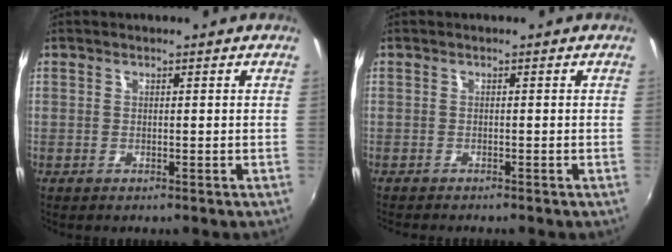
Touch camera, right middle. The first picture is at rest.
{"total": 2.0, "force": [-1.9, 0.2, 0.5], "torque": [-0.017, -0.015, -0.033]}